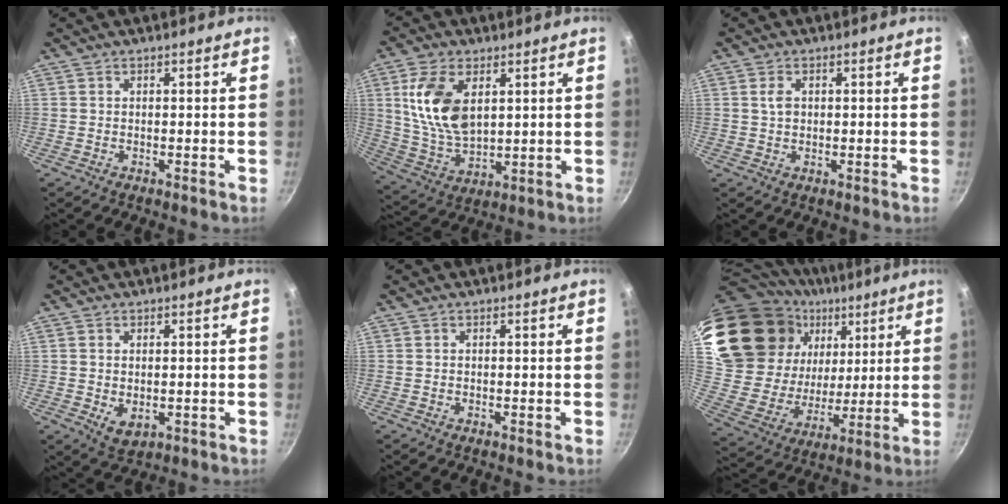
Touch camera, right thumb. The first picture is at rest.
{"total": 13.6, "force": [3.9, 7.8, 10.4], "torque": [-0.188, -0.022, 0.086]}
{"total": 2.4, "force": [0.5, 1.7, 1.6], "torque": [-0.026, 0.002, 0.010]}
{"total": 4.0, "force": [-0.2, 2.6, 3.0], "torque": [-0.047, -0.013, 0.003]}
{"total": 0.0}
{"total": 29.3, "force": [14.2, 19.1, 17.1], "torque": [-0.312, -0.022, 0.270]}